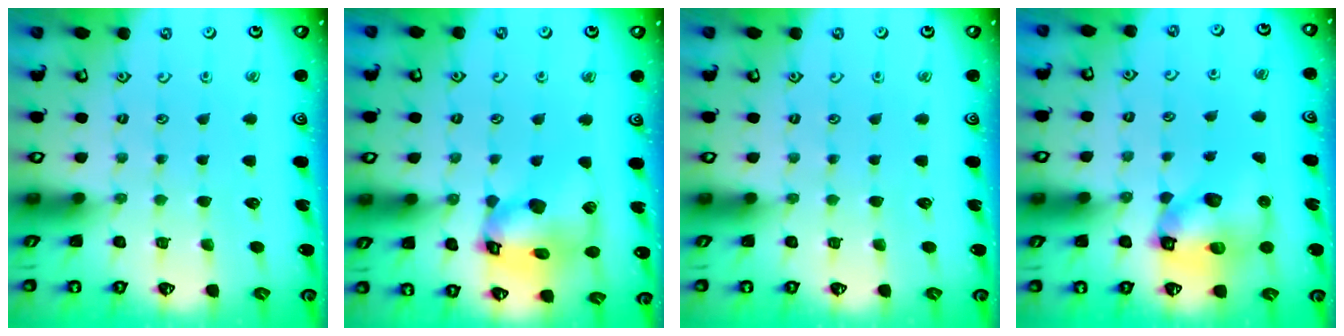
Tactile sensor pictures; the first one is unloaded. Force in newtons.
{"total": 14.7, "press": 14.5, "slide": 2.1}
{"total": 0.0}
{"total": 12.0, "press": 11.9, "slide": 1.8}